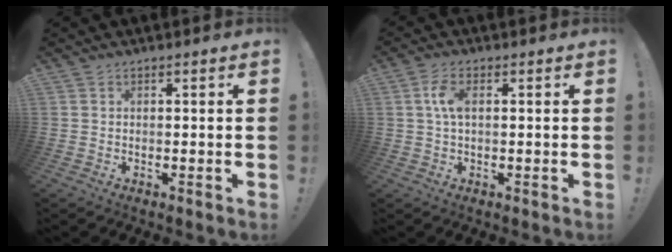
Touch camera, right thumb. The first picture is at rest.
{"total": 5.2, "force": [0.7, 2.4, 4.5], "torque": [-0.087, 0.005, 0.010]}